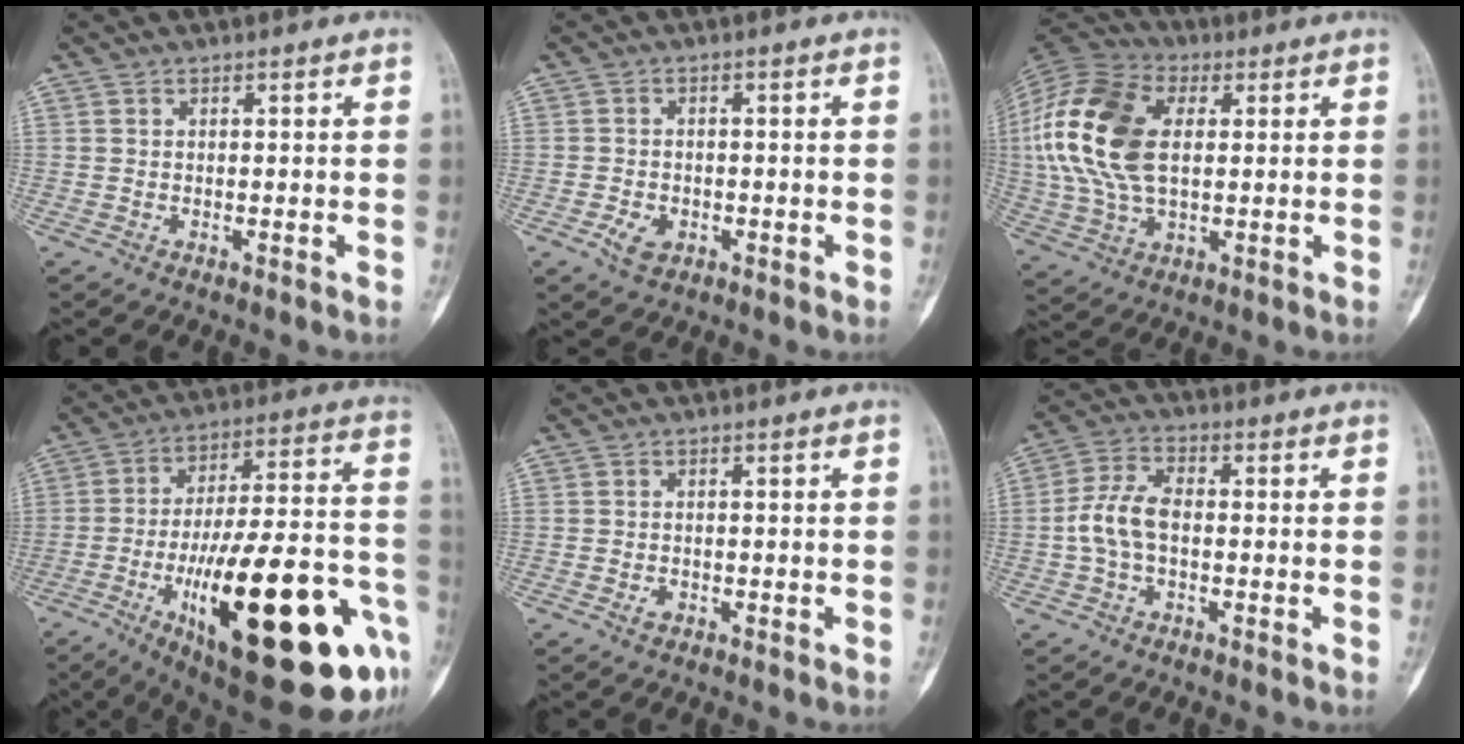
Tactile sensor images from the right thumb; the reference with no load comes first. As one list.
[{"total": 3.5, "force": [-1.4, 2.5, 2.1], "torque": [-0.032, 0.002, -0.019]}, {"total": 19.6, "force": [2.7, 11.8, 15.4], "torque": [-0.323, 0.007, 0.046]}, {"total": 33.8, "force": [-12.6, 10.1, 29.7], "torque": [-0.402, 0.037, -0.178]}, {"total": 1.4, "force": [-0.6, 1.0, 0.8], "torque": [-0.013, 0.005, -0.010]}, {"total": 7.6, "force": [-0.9, 4.5, 6.1], "torque": [-0.130, 0.024, -0.024]}]